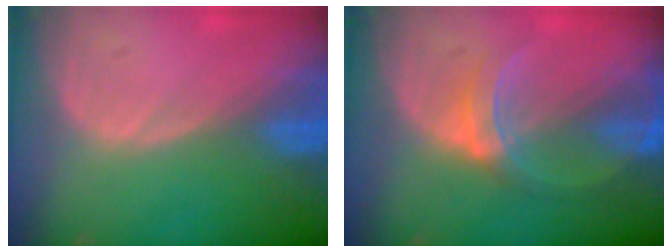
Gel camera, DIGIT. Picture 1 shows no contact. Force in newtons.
{"total": 6.0, "press": 5.6, "slide": 2.0}